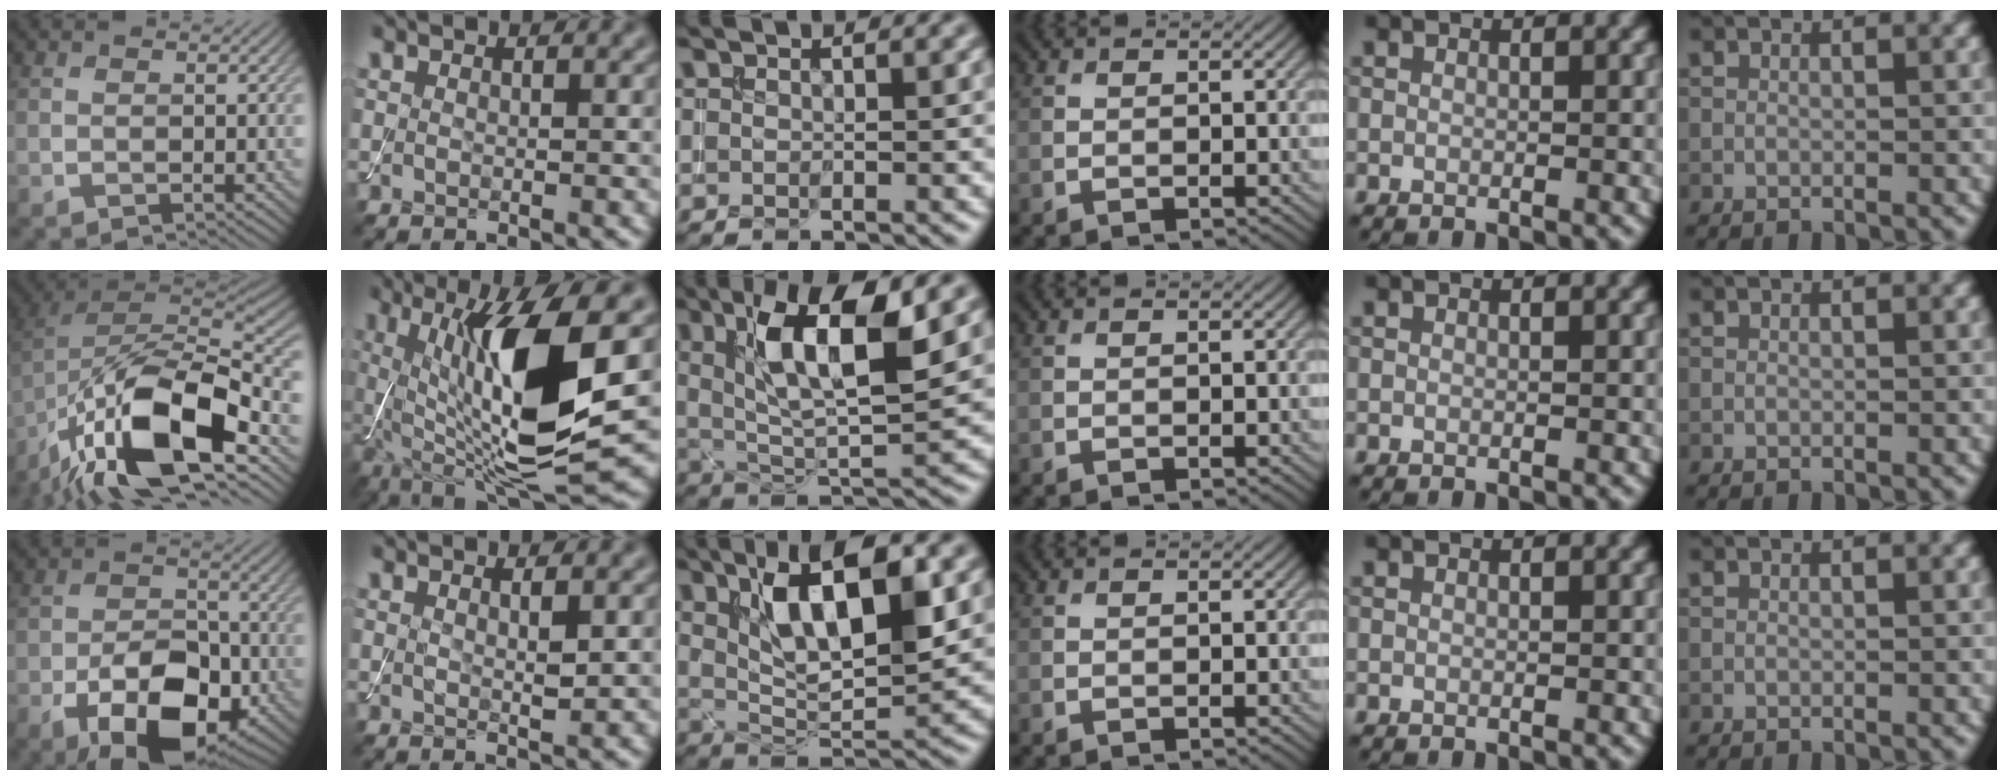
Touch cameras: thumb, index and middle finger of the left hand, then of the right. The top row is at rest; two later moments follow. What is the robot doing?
{"motion": "assemble", "object": "toy tower of hanoi"}